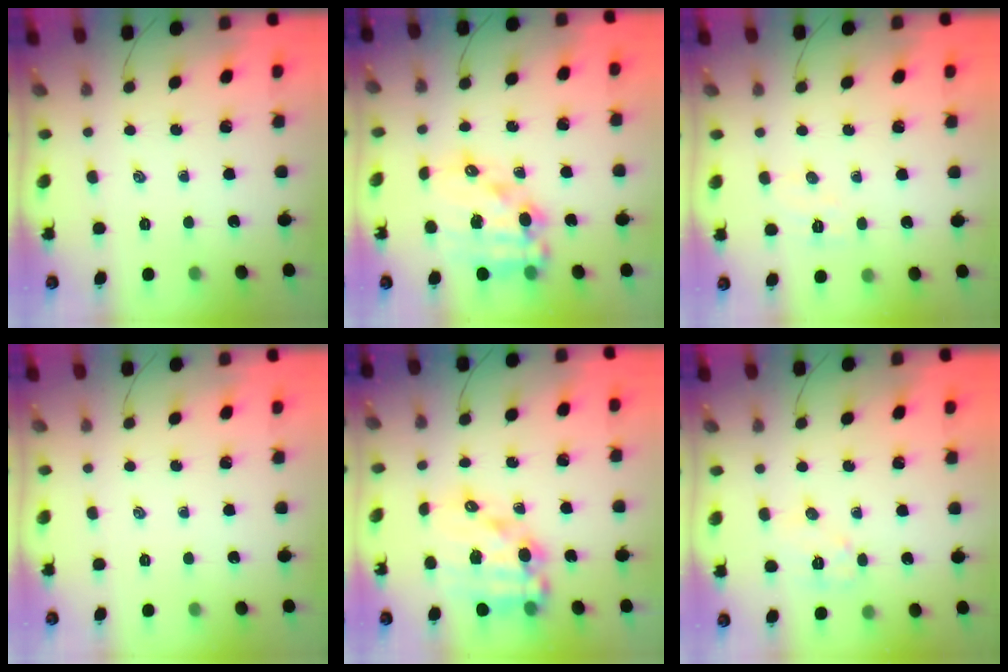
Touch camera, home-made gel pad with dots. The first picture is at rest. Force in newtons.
{"total": 16.1, "press": 15.7, "slide": 3.5}
{"total": 5.0, "press": 4.9, "slide": 1.1}
{"total": 0.0}
{"total": 14.8, "press": 14.4, "slide": 3.3}
{"total": 7.1, "press": 7.1, "slide": 0.5}